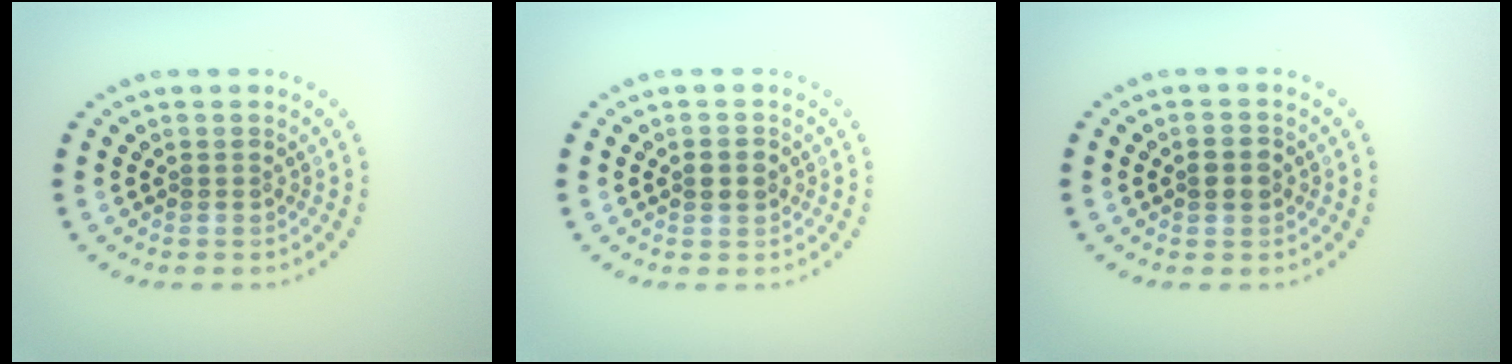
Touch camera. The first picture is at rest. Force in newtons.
{"total": 1.7, "press": 1.7, "slide": 0.1}
{"total": 1.7, "press": 1.7, "slide": 0.1}